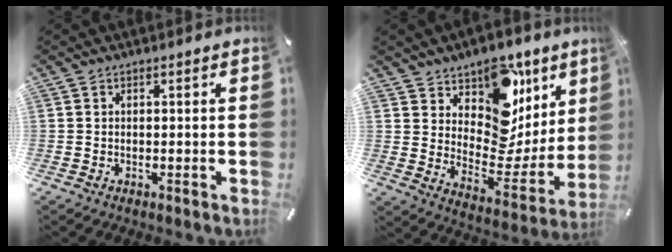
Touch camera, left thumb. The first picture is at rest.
{"total": 14.4, "force": [8.4, 10.1, 5.7], "torque": [-0.053, -0.090, 0.147]}